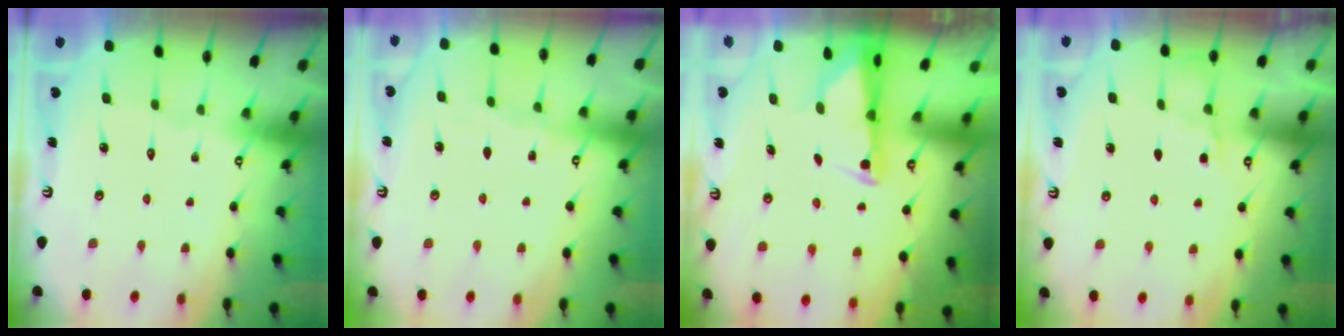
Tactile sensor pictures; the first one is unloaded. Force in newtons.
{"total": 3.7, "press": 3.7, "slide": 0.4}
{"total": 2.6, "press": 2.6, "slide": 0.5}
{"total": 3.2, "press": 3.2, "slide": 0.5}